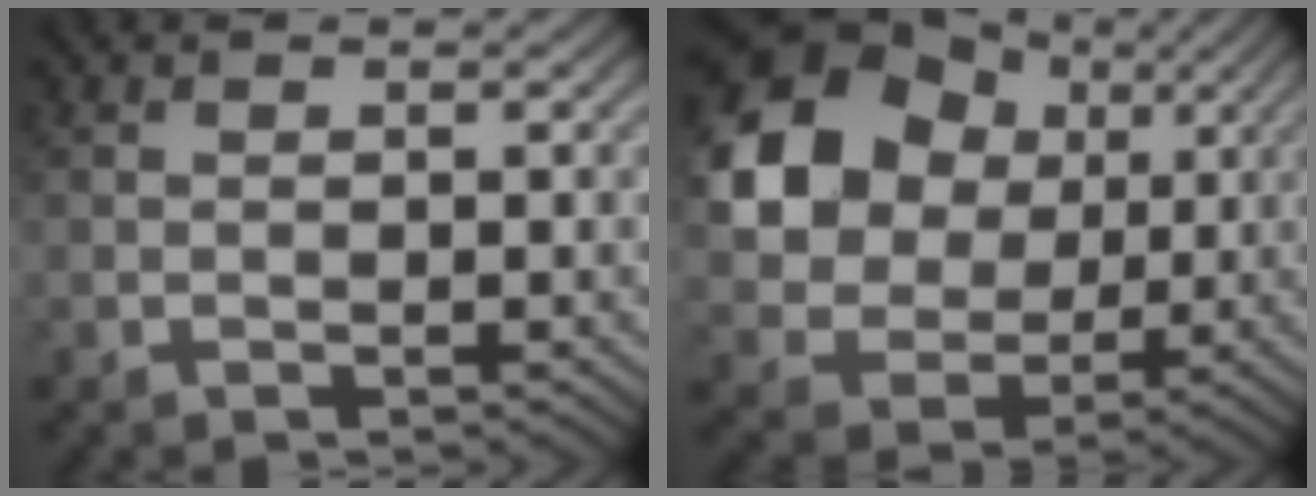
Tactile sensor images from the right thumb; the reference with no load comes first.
{"total": 16.7, "force": [5.0, 13.5, 8.3], "torque": [-0.233, 0.040, 0.107]}